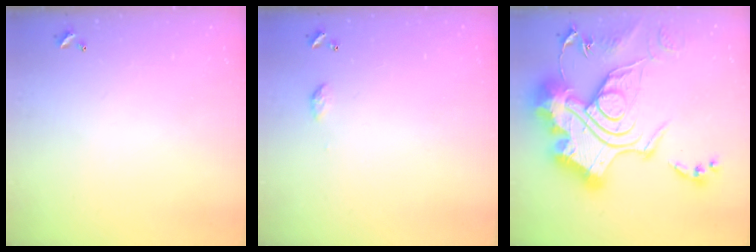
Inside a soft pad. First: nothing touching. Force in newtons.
{"total": 3.4, "press": 3.4, "slide": 0.5}
{"total": 1.1, "press": 1.1, "slide": 0.0}